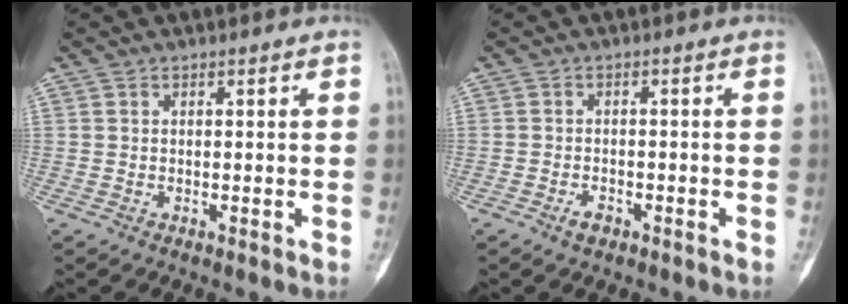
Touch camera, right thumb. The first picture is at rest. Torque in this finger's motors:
{"motor_torque": [0.46, 0.25, 0.24, -0.39, 0.09]}